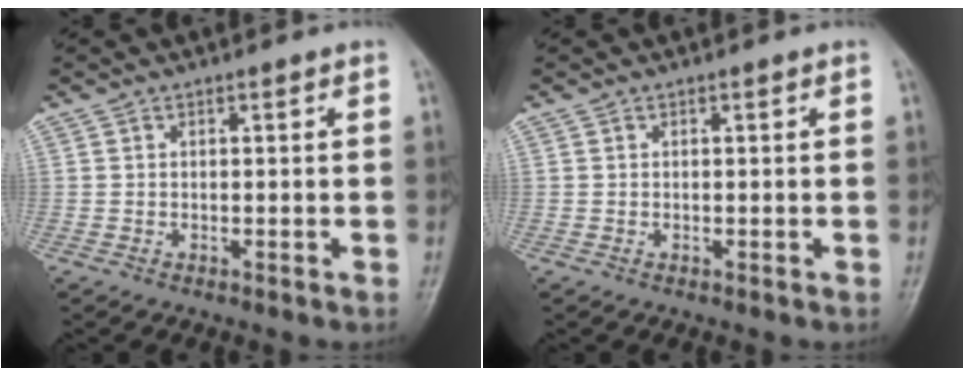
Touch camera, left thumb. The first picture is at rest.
{"total": 0.0}